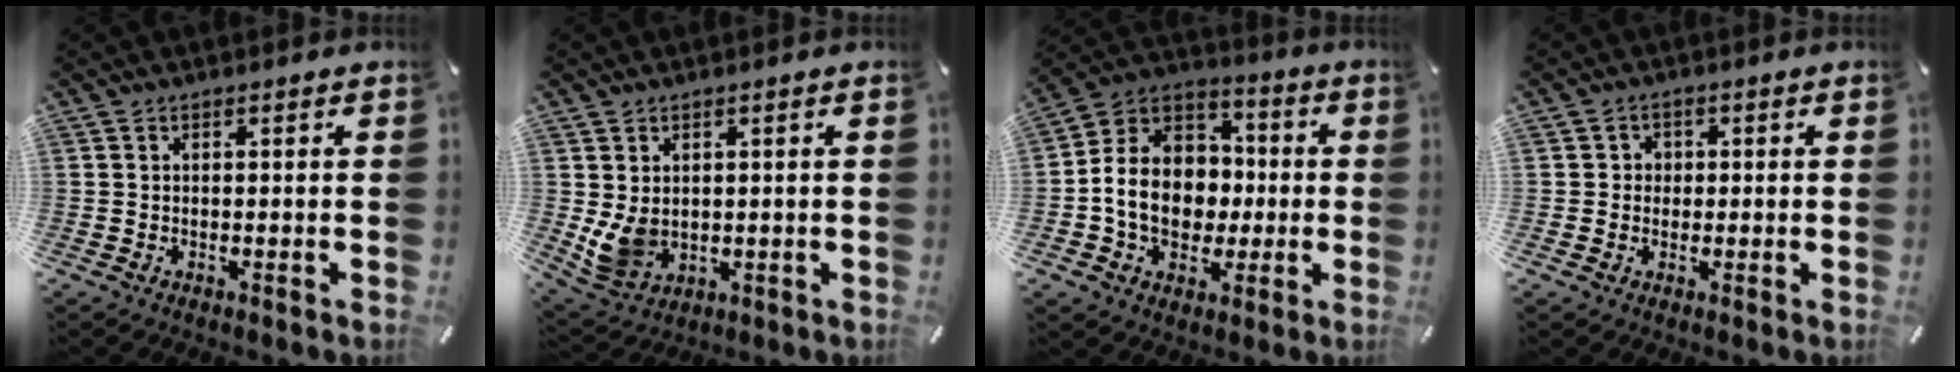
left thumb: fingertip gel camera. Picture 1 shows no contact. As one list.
[{"total": 6.6, "force": [1.7, 5.6, 3.1], "torque": [-0.081, -0.009, 0.034]}, {"total": 13.0, "force": [-2.3, 11.3, 6.0], "torque": [-0.141, 0.011, -0.038]}, {"total": 2.9, "force": [-0.3, 2.8, 0.6], "torque": [-0.008, 0.005, -0.010]}]